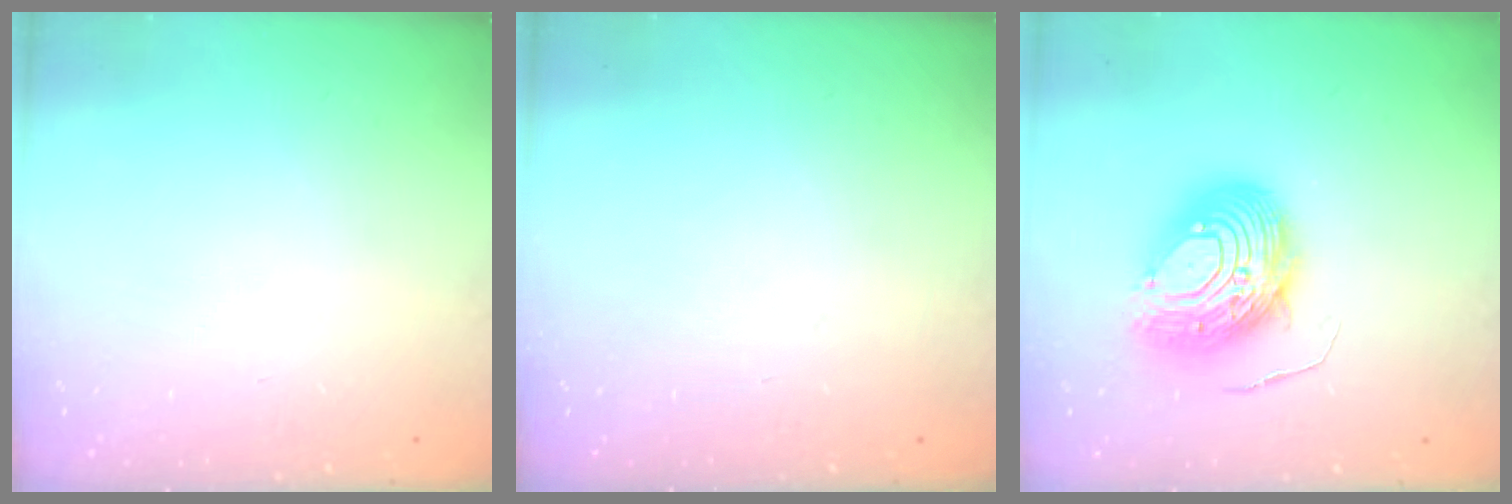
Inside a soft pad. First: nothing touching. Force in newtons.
{"total": 0.0}
{"total": 12.5, "press": 12.4, "slide": 1.3}